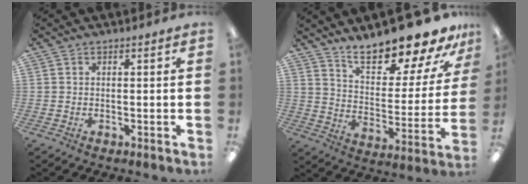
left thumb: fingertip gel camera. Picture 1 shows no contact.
{"total": 18.4, "force": [16.4, 4.0, 7.3], "torque": [-0.123, -0.121, 0.280]}